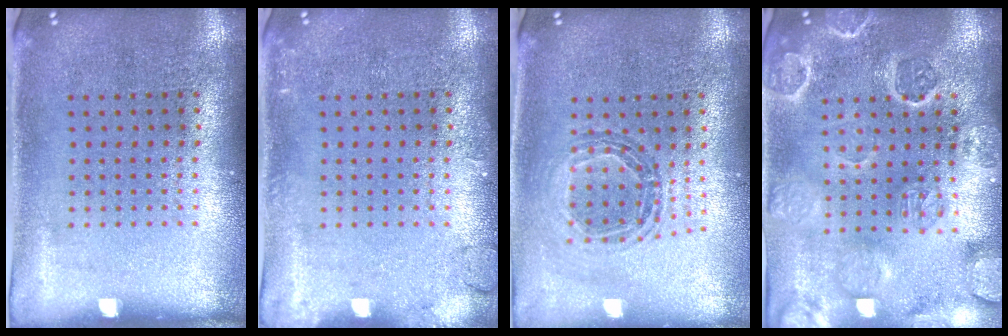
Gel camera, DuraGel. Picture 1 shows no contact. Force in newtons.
{"total": 1.4, "press": 1.4, "slide": 0.2}
{"total": 0.9, "press": 0.9, "slide": 0.1}
{"total": 3.4, "press": 3.1, "slide": 1.3}